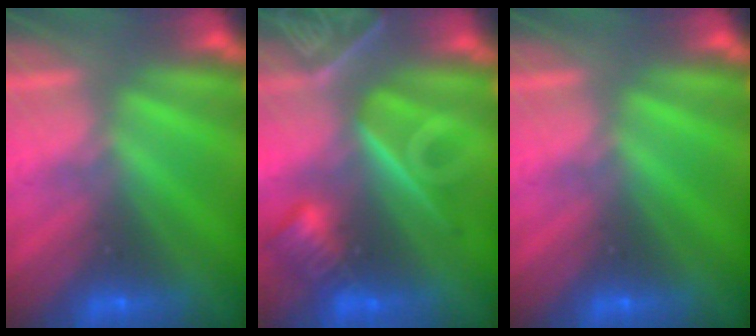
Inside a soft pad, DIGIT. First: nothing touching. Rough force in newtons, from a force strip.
{"total": 7.6}
{"total": 0.0}